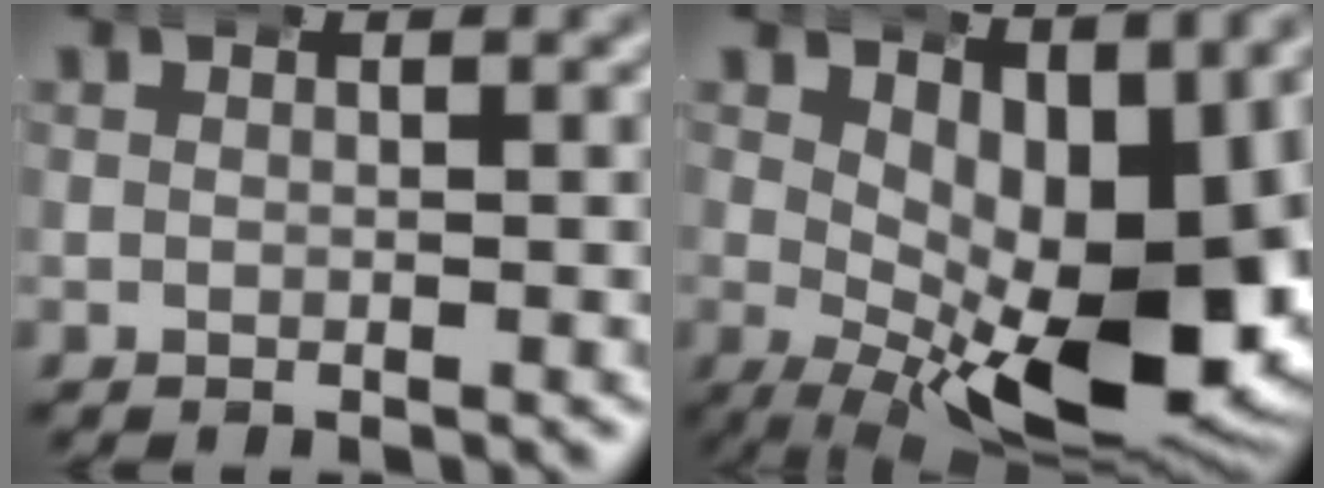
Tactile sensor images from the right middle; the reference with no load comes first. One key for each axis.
{"total": 13.1, "fx": 0.5, "fy": 5.8, "fz": 11.8, "tx": -0.169, "ty": -0.040, "tz": 0.028}